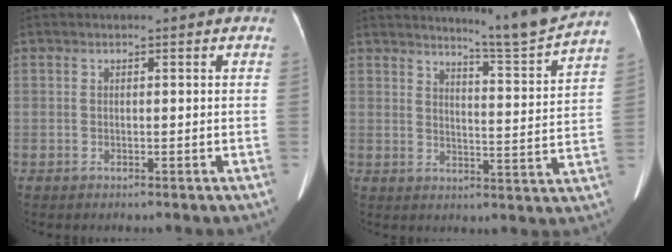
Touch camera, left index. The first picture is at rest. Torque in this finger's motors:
{"motor_torque": [0.61, -0.99, 0.01, 0.09]}